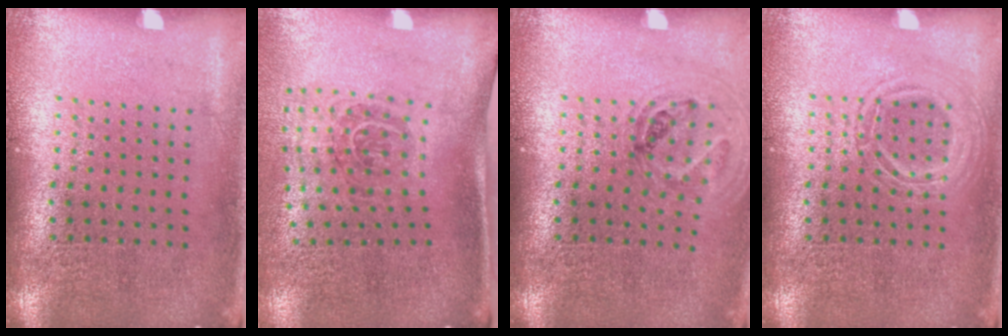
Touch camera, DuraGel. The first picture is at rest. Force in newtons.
{"total": 1.8, "press": 1.2, "slide": 1.4}
{"total": 0.9, "press": 0.9, "slide": 0.1}
{"total": 2.0, "press": 2.0, "slide": 0.3}